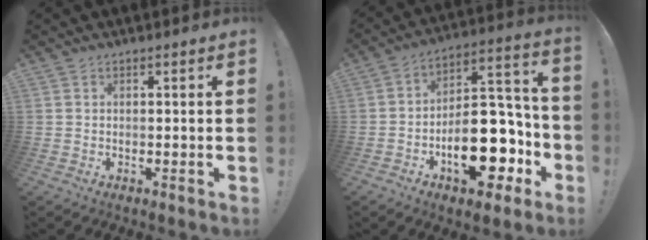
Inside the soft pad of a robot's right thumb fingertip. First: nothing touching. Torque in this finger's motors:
{"motor_torque": [2.34, 2.67, 1.39, -1.38, 0.54]}